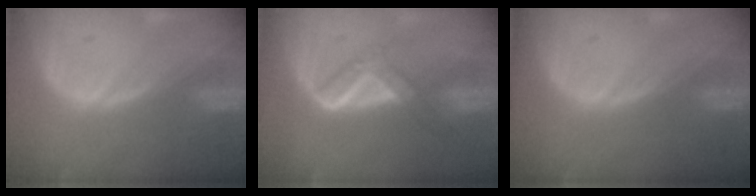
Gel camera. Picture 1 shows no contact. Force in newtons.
{"total": 5.2, "press": 4.6, "slide": 2.4}
{"total": 0.0}